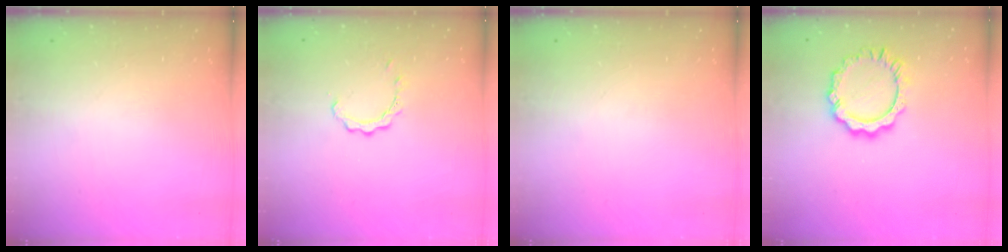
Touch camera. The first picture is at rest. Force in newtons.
{"total": 2.1, "press": 2.1, "slide": 0.1}
{"total": 0.0}
{"total": 9.4, "press": 9.3, "slide": 0.9}